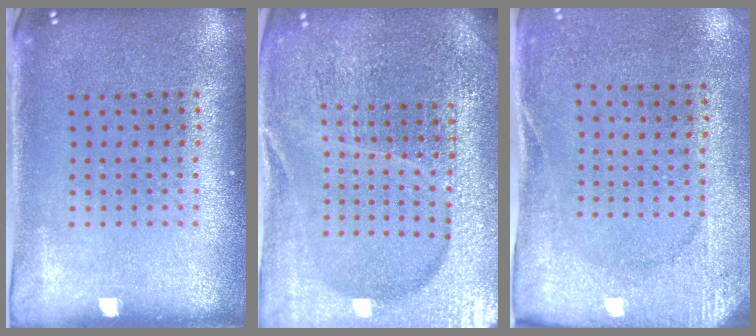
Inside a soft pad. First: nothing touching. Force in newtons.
{"total": 5.2, "press": 4.8, "slide": 2.2}
{"total": 2.6, "press": 2.2, "slide": 1.4}